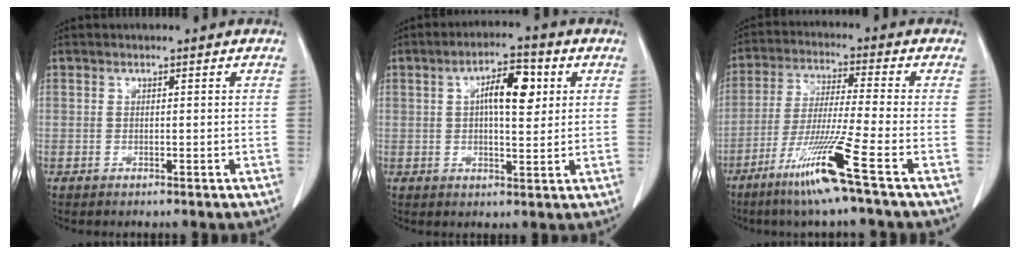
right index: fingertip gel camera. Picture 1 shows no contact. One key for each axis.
{"total": 7.4, "fx": 2.0, "fy": 2.5, "fz": 6.7, "tx": -0.109, "ty": 0.013, "tz": 0.031}
{"total": 11.8, "fx": -6.5, "fy": -2.0, "fz": 9.7, "tx": -0.185, "ty": -0.038, "tz": -0.129}